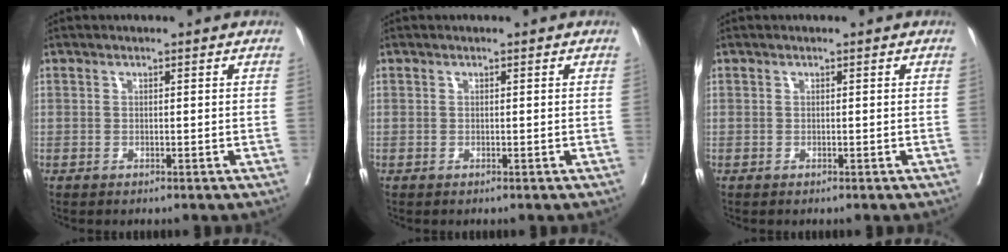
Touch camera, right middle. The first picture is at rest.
{"total": 0.0}
{"total": 0.0}